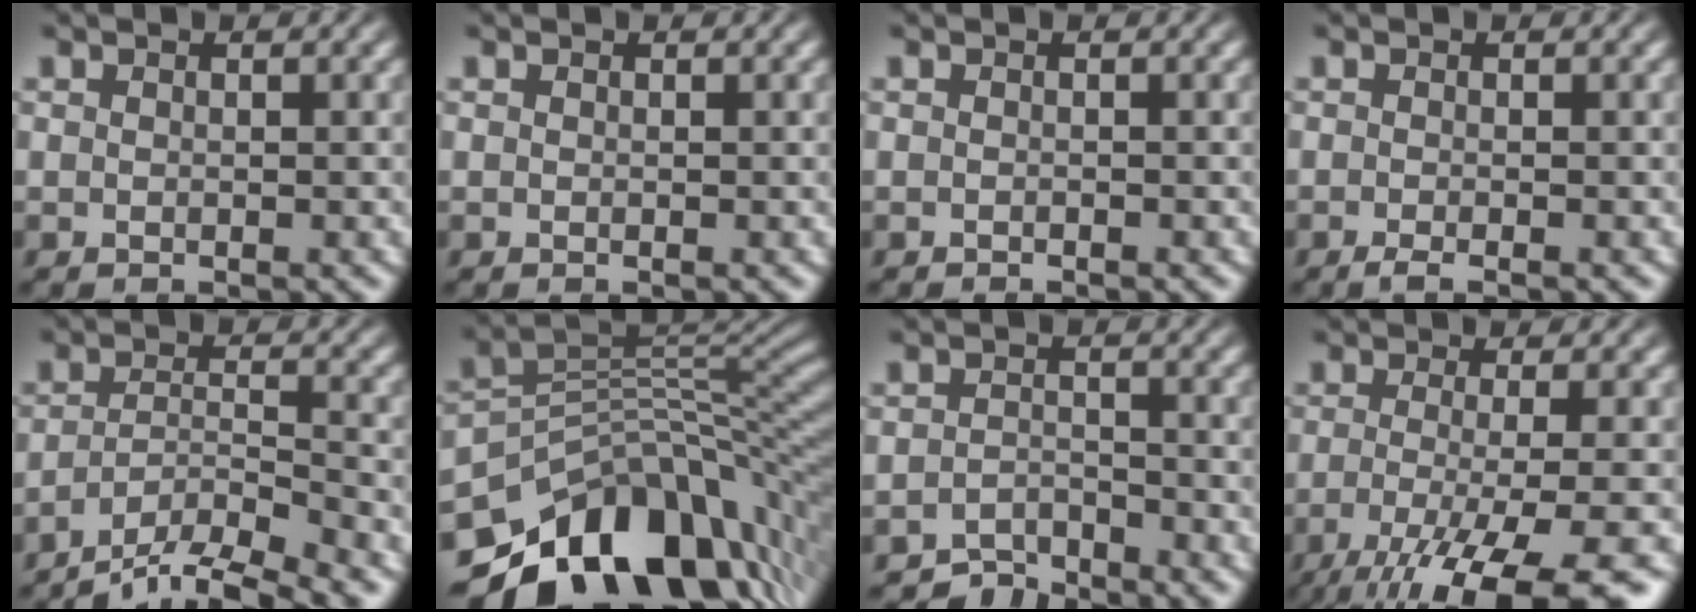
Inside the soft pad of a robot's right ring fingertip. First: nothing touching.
{"total": 0.0}
{"total": 0.6, "force": [-0.5, 0.3, -0.1], "torque": [-0.005, 0.000, -0.008]}
{"total": 1.5, "force": [-1.3, 0.5, 0.6], "torque": [-0.015, -0.005, -0.019]}
{"total": 7.4, "force": [-5.0, 4.1, 3.6], "torque": [-0.060, -0.026, -0.075]}
{"total": 18.8, "force": [-9.0, 11.1, 12.2], "torque": [-0.186, -0.050, -0.117]}
{"total": 3.6, "force": [-3.5, 1.0, -0.1], "torque": [0.001, -0.012, -0.060]}
{"total": 7.9, "force": [-4.2, 3.0, 6.0], "torque": [-0.110, -0.041, -0.042]}